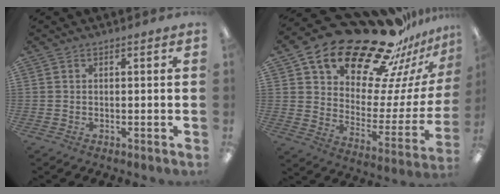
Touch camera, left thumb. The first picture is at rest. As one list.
[{"total": 24.0, "force": [19.4, 9.4, 10.6], "torque": [-0.164, -0.147, 0.335]}]